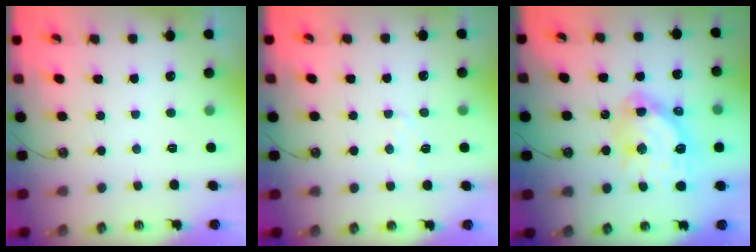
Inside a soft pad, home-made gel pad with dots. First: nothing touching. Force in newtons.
{"total": 4.5, "press": 4.4, "slide": 0.6}
{"total": 14.7, "press": 14.6, "slide": 1.6}